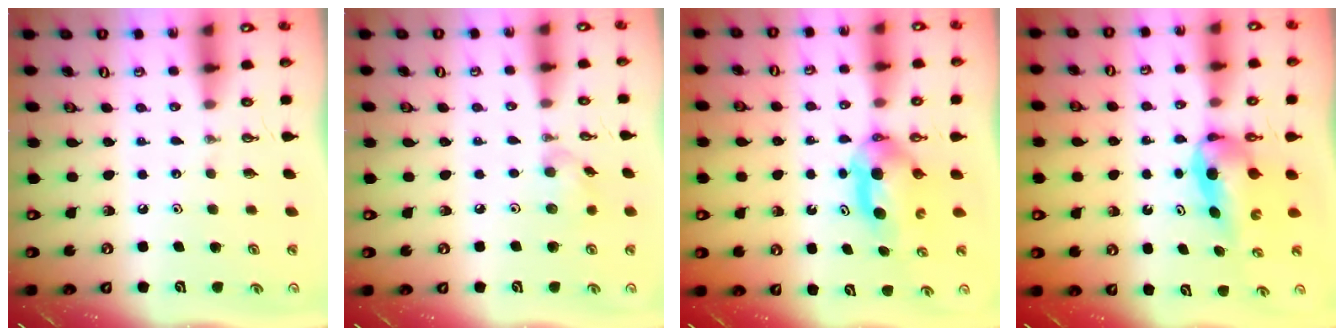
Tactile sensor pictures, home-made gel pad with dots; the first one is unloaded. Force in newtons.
{"total": 7.0, "press": 7.0, "slide": 0.5}
{"total": 6.5, "press": 5.8, "slide": 3.0}
{"total": 7.2, "press": 6.8, "slide": 2.4}